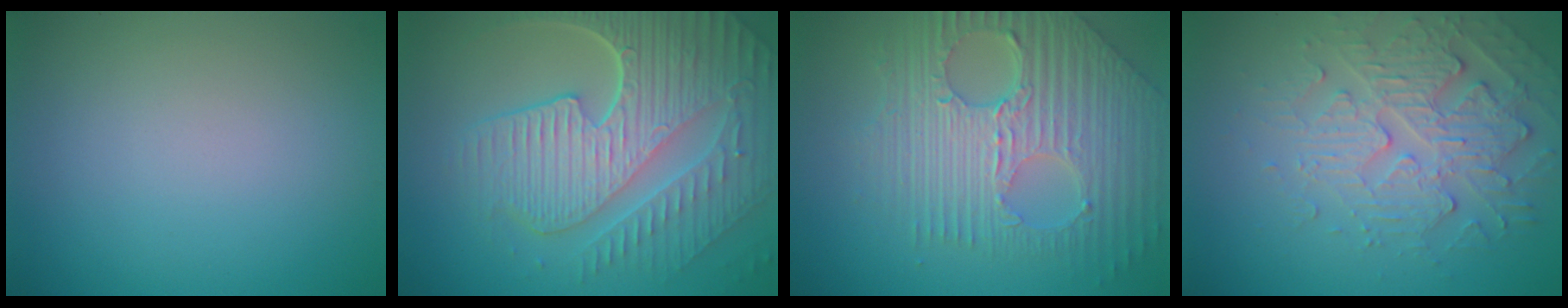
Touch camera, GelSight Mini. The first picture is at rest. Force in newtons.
{"total": 9.4, "press": 6.4, "slide": 6.9}
{"total": 9.0, "press": 6.2, "slide": 6.5}
{"total": 4.4, "press": 3.9, "slide": 2.1}